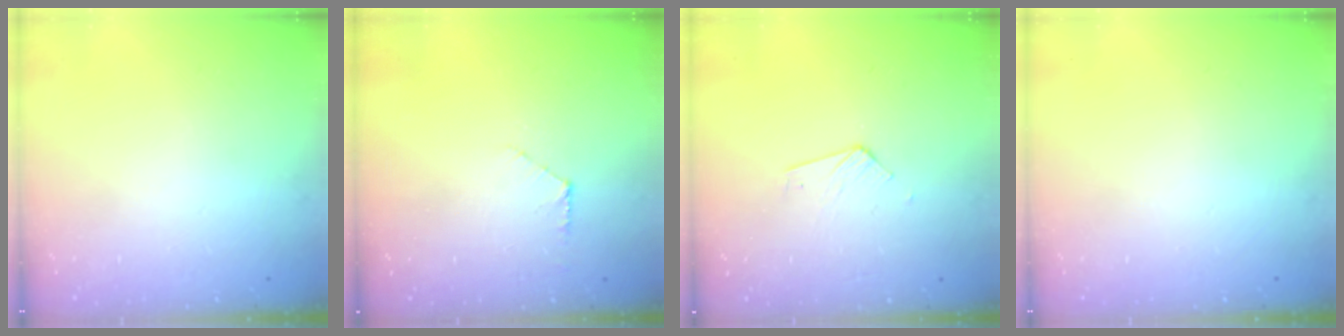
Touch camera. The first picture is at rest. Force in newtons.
{"total": 4.4, "press": 4.4, "slide": 0.4}
{"total": 3.1, "press": 3.1, "slide": 0.2}
{"total": 0.0}